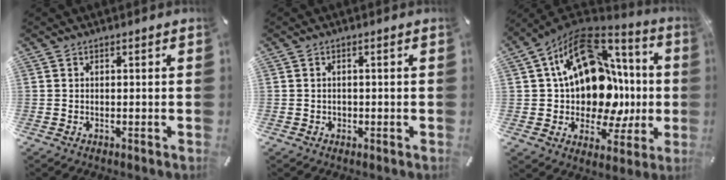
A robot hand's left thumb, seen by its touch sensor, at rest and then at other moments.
{"total": 0.8, "force": [-0.2, 0.7, 0.3], "torque": [-0.006, 0.004, -0.007]}
{"total": 20.1, "force": [4.1, 14.3, 13.6], "torque": [-0.217, -0.049, 0.069]}